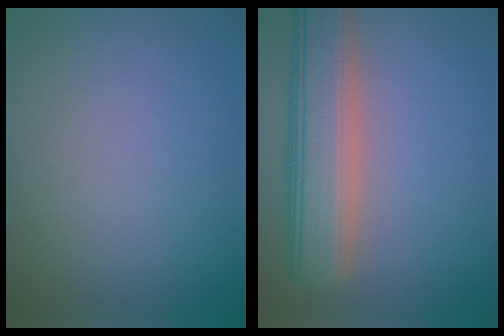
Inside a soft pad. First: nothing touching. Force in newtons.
{"total": 8.0, "press": 7.9, "slide": 0.8}